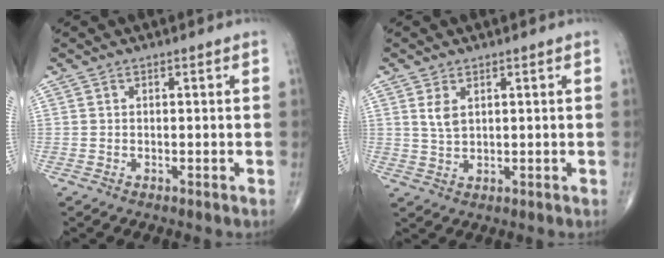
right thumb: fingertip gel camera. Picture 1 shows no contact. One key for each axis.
{"total": 3.1, "fx": 1.3, "fy": 1.7, "fz": 2.2, "tx": -0.041, "ty": -0.004, "tz": 0.032}